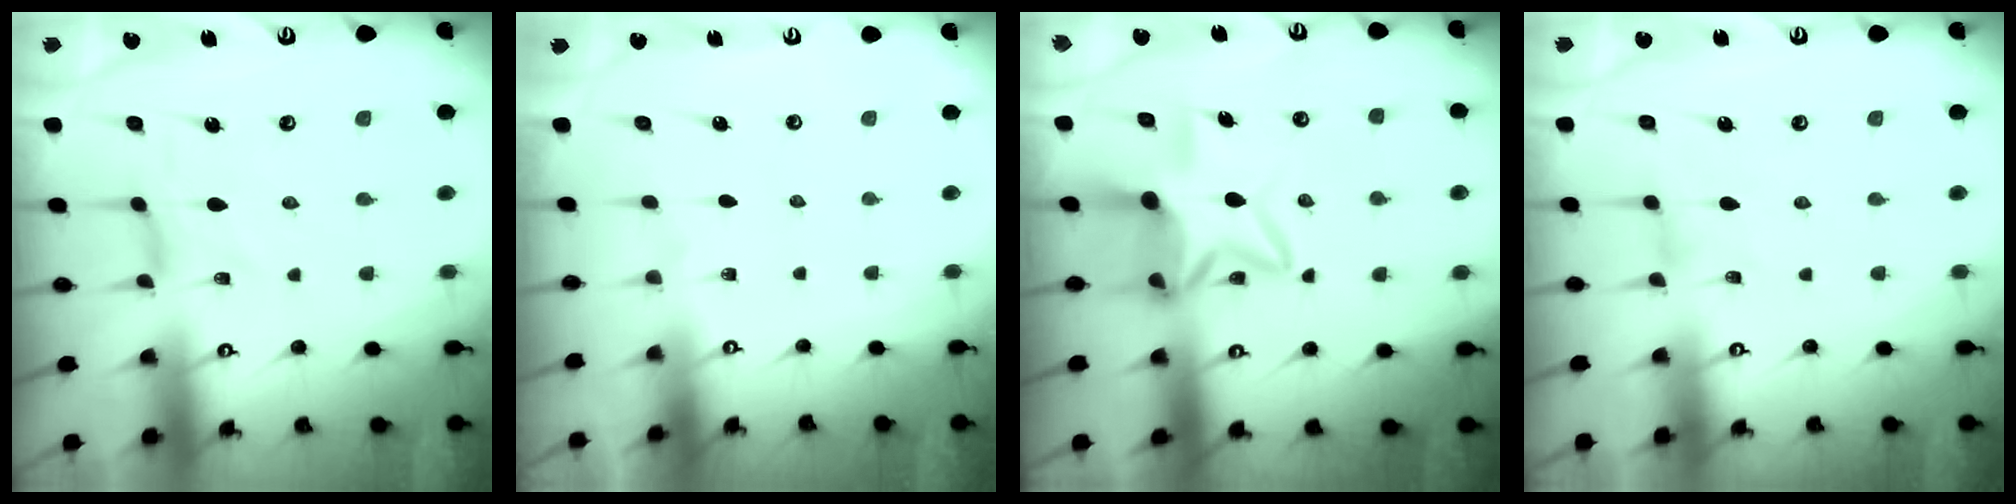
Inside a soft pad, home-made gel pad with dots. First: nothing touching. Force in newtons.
{"total": 0.0}
{"total": 11.0, "press": 10.9, "slide": 1.1}
{"total": 0.7, "press": 0.7, "slide": 0.3}